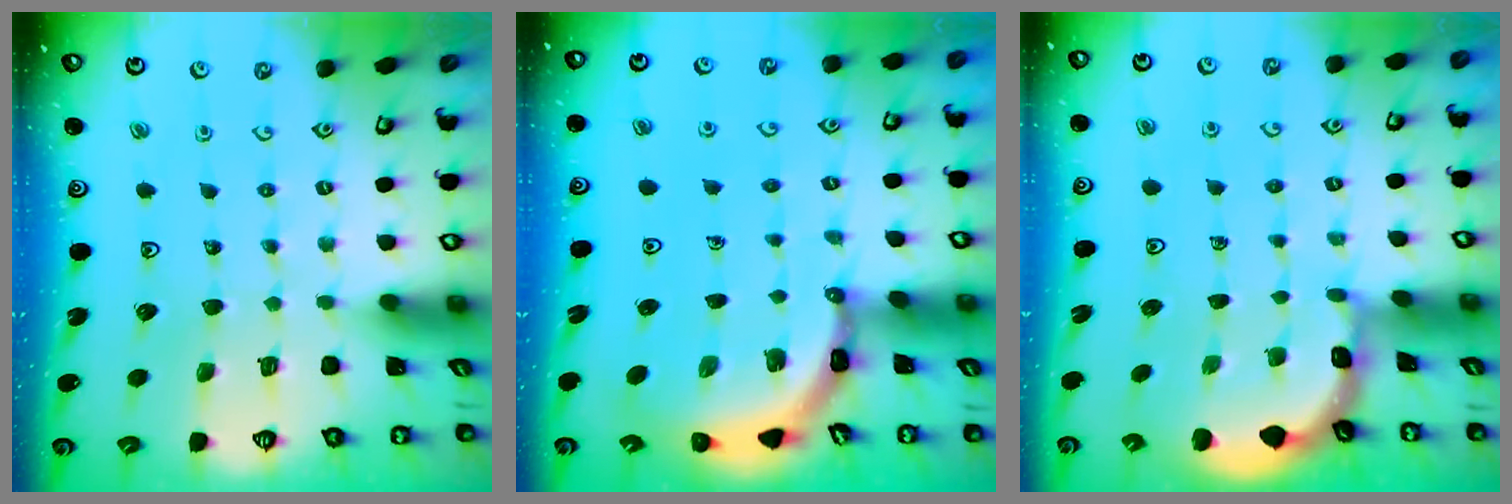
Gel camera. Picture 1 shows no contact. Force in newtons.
{"total": 4.2, "press": 4.2, "slide": 0.5}
{"total": 2.1, "press": 2.1, "slide": 0.2}